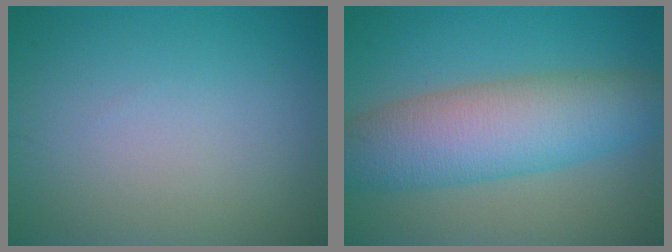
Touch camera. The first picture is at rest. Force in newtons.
{"total": 8.7, "press": 8.7, "slide": 0.3}